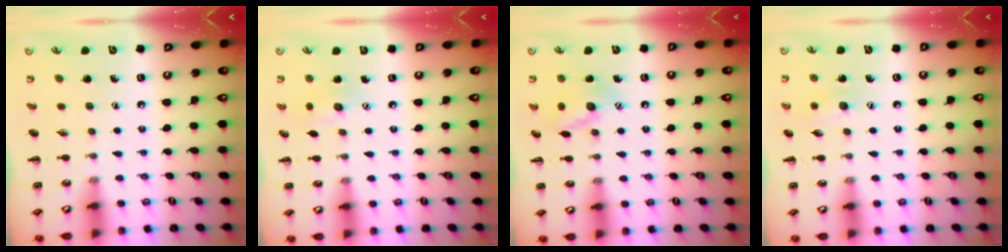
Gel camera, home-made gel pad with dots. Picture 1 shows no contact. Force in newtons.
{"total": 6.1, "press": 6.0, "slide": 1.2}
{"total": 10.4, "press": 10.4, "slide": 0.6}
{"total": 5.5, "press": 5.4, "slide": 1.1}